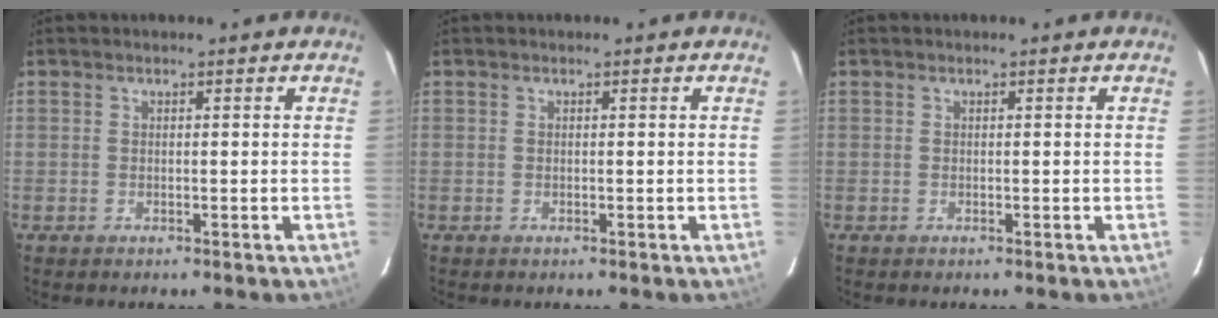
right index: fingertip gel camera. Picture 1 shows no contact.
{"total": 0.0}
{"total": 0.0}